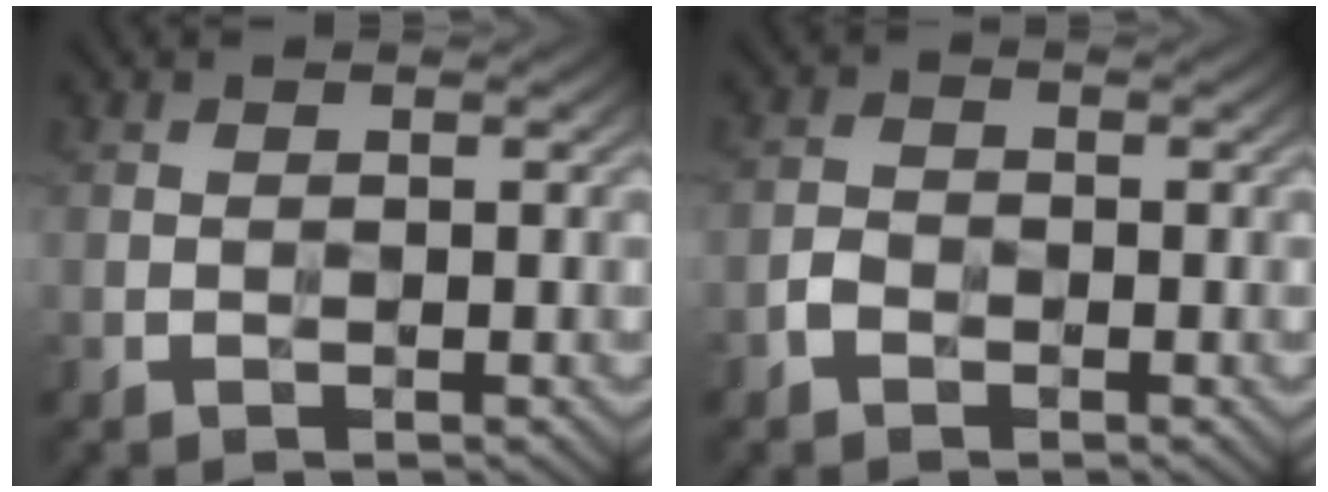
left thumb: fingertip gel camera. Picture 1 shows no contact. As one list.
[{"total": 1.8, "force": [-1.1, 1.2, 0.7], "torque": [-0.013, 0.003, -0.028]}]